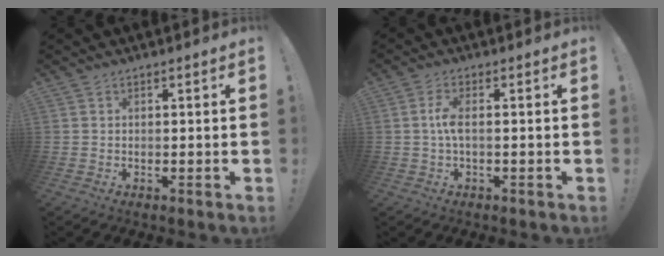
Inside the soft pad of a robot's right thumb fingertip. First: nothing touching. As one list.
[{"total": 4.4, "force": [-0.1, 1.2, 4.2], "torque": [-0.085, 0.001, -0.005]}]